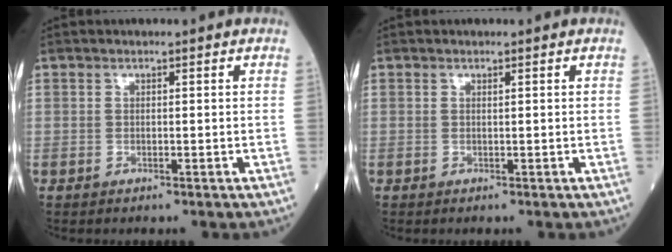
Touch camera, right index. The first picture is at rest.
{"total": 0.0}